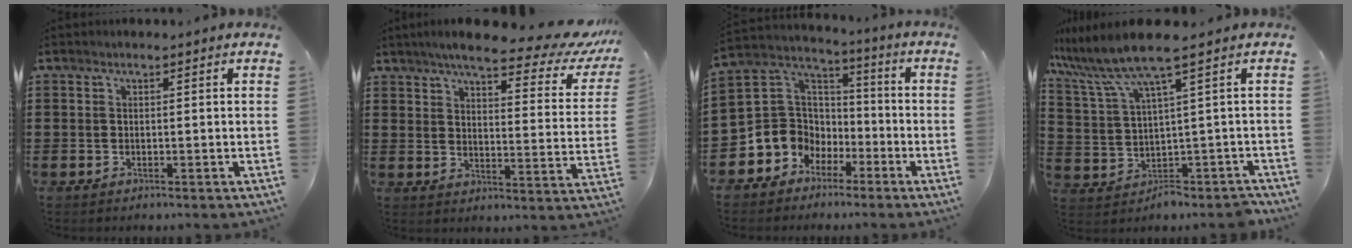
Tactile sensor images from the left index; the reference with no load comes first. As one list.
[{"total": 8.0, "force": [6.6, 1.2, 4.3], "torque": [-0.086, -0.040, 0.108]}, {"total": 7.6, "force": [-2.6, 7.1, 0.6], "torque": [-0.060, -0.007, -0.051]}, {"total": 7.0, "force": [3.2, 1.4, 6.0], "torque": [-0.139, -0.030, 0.052]}]